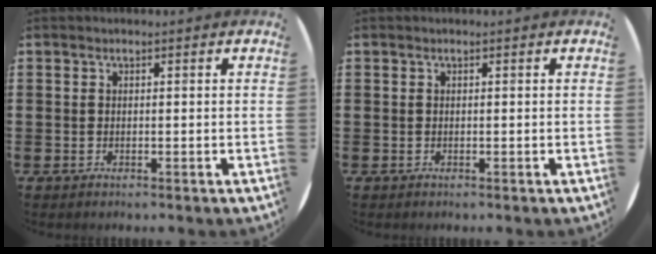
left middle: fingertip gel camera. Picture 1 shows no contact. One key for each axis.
{"total": 0.0}